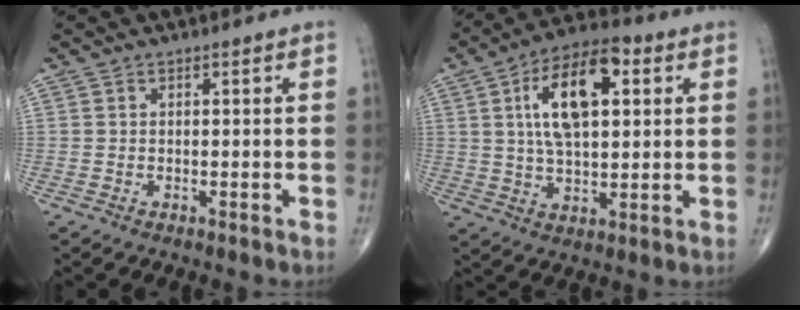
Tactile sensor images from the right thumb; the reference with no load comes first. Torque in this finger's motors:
{"motor_torque": [0.75, 3.41, 1.48, 0.22, 0.38]}